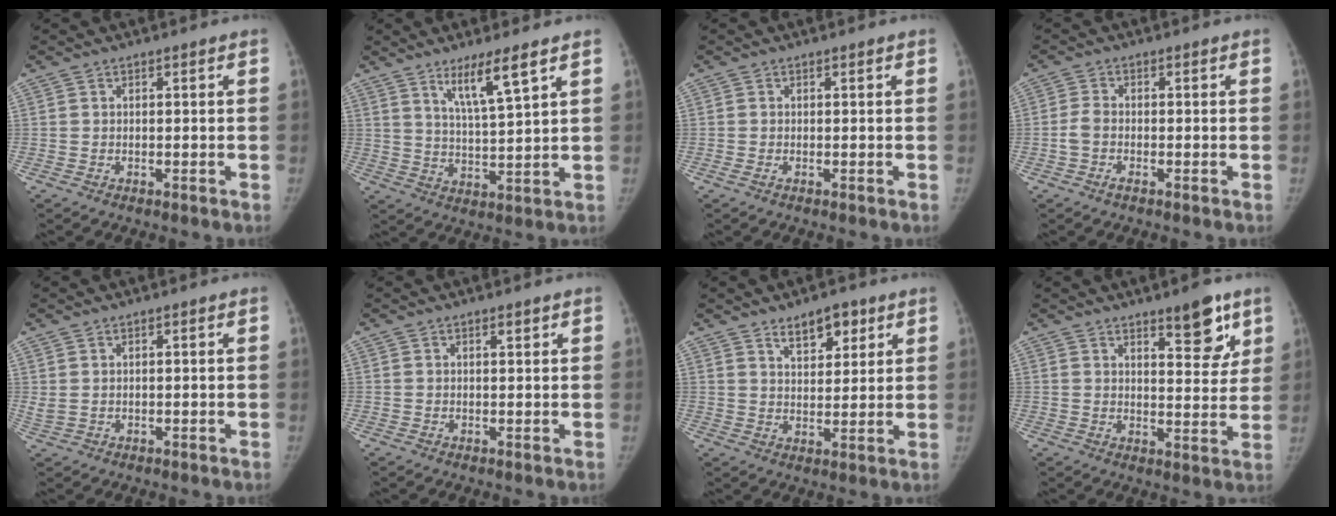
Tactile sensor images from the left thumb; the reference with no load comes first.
{"total": 8.3, "force": [5.2, 0.6, 6.4], "torque": [-0.115, -0.039, 0.097]}
{"total": 0.5, "force": [-0.2, 0.1, 0.5], "torque": [-0.009, 0.000, -0.004]}
{"total": 2.5, "force": [-1.1, 1.2, 1.9], "torque": [-0.047, 0.015, -0.027]}
{"total": 1.1, "force": [0.5, 0.7, 0.7], "torque": [-0.022, 0.001, 0.018]}
{"total": 1.0, "force": [0.7, 0.3, 0.6], "torque": [-0.006, -0.003, 0.010]}
{"total": 6.5, "force": [4.2, 3.3, 3.7], "torque": [-0.030, -0.028, 0.068]}
{"total": 8.8, "force": [5.6, 3.1, 6.1], "torque": [-0.056, -0.036, 0.079]}